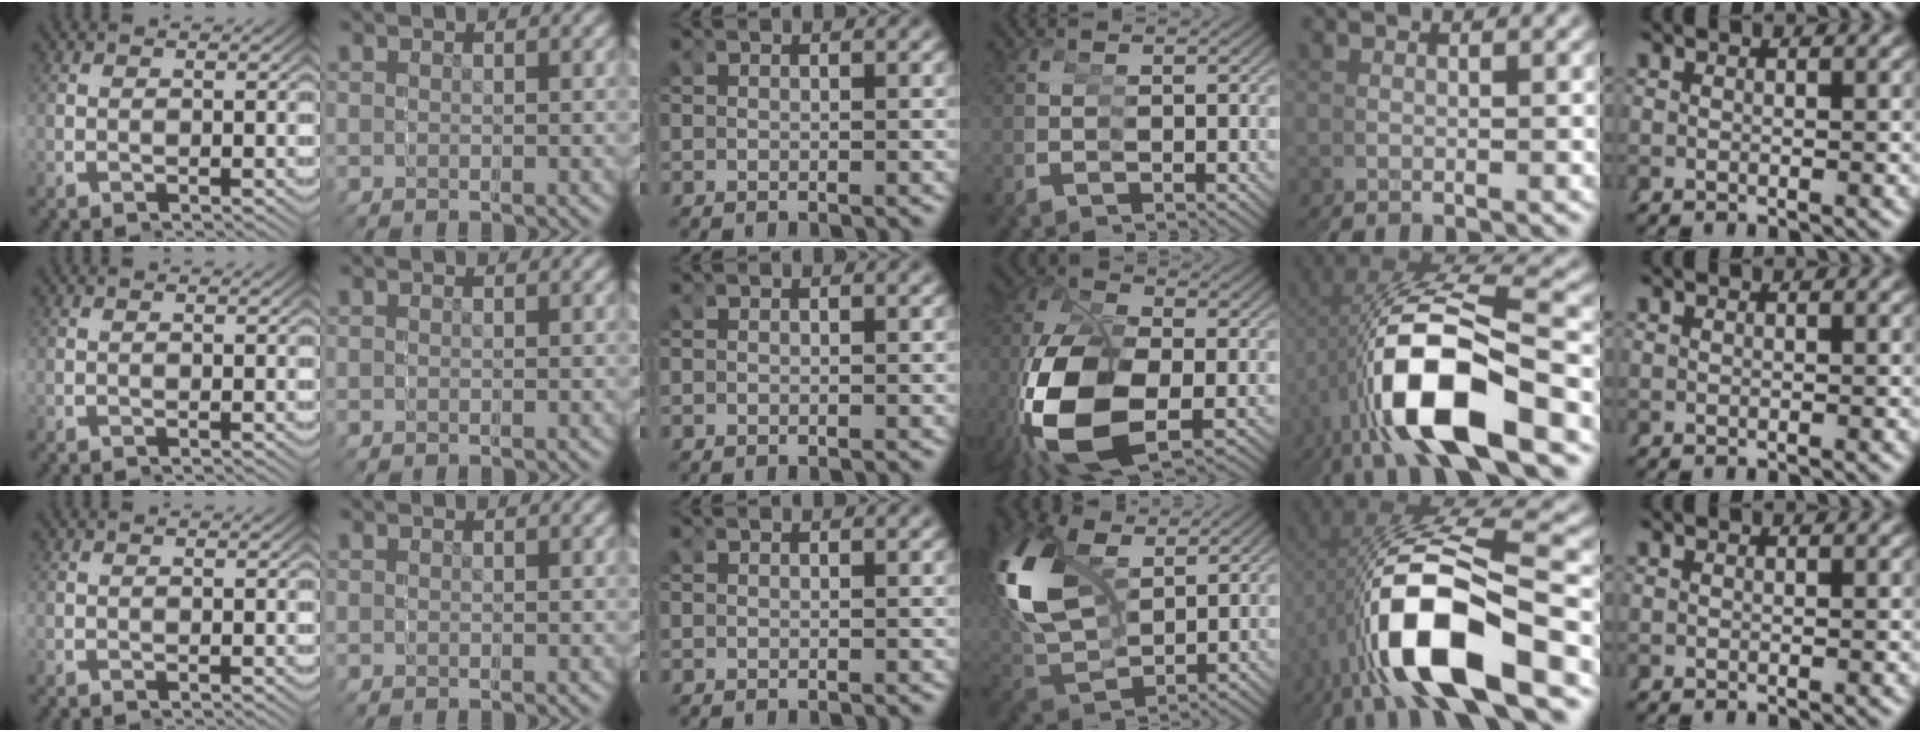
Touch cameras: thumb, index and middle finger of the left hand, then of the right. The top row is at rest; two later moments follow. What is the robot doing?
{"motion": "grasp_and_lifting", "object": "markers"}